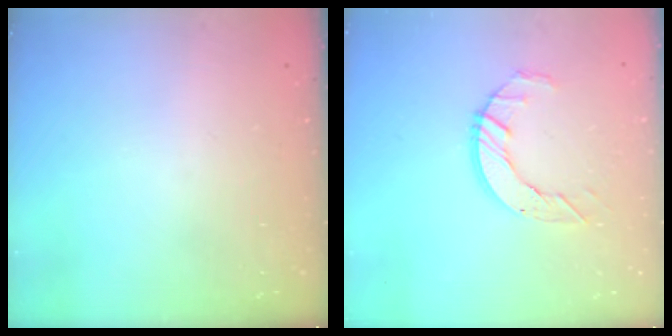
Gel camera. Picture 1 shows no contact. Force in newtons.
{"total": 5.8, "press": 5.8, "slide": 0.4}